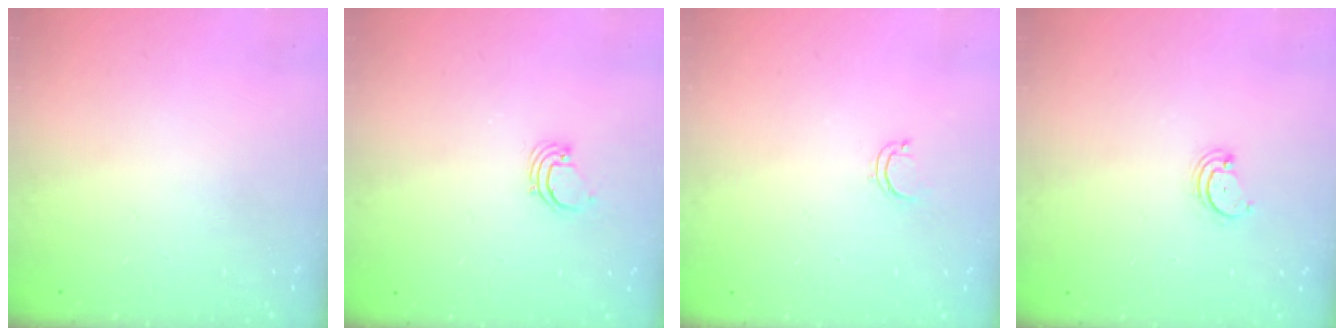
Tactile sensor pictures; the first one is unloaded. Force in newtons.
{"total": 1.7, "press": 1.7, "slide": 0.1}
{"total": 3.5, "press": 3.5, "slide": 0.5}
{"total": 2.6, "press": 2.5, "slide": 0.3}